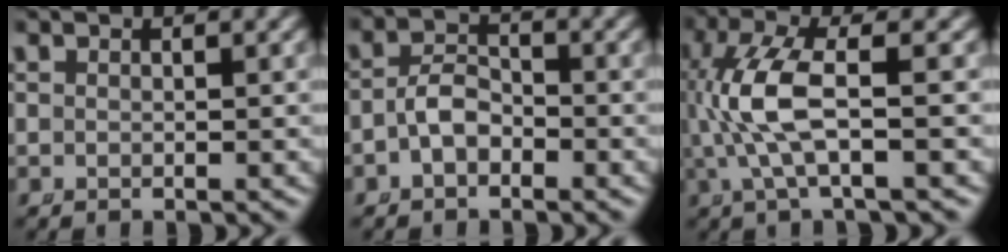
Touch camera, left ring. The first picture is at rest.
{"total": 2.9, "force": [-1.5, 1.8, 1.6], "torque": [-0.033, -0.009, -0.022]}
{"total": 5.4, "force": [0.1, 1.5, 5.1], "torque": [-0.123, 0.001, 0.006]}